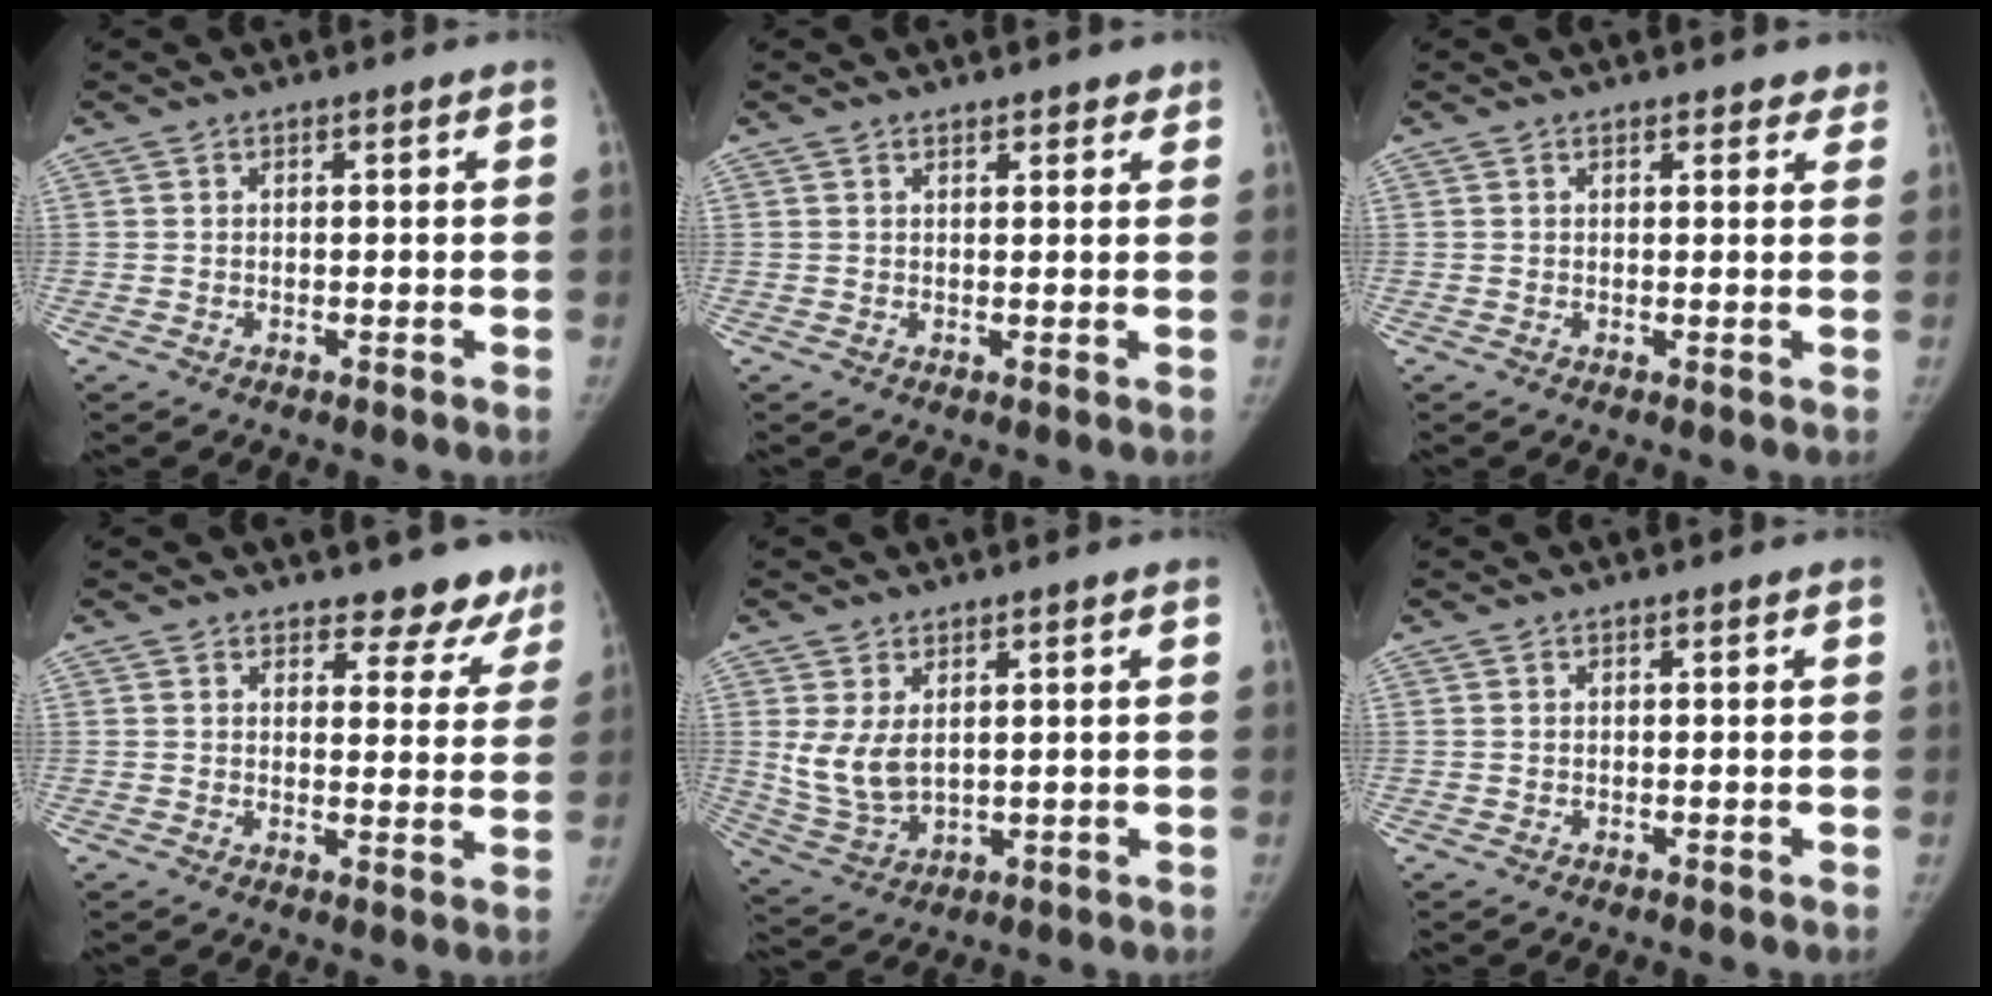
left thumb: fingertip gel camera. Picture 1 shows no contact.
{"total": 2.1, "force": [1.7, 1.0, 0.5], "torque": [0.011, -0.007, 0.018]}
{"total": 2.5, "force": [2.1, 1.3, 0.3], "torque": [0.024, -0.007, 0.013]}
{"total": 8.5, "force": [7.5, 3.7, 1.3], "torque": [0.033, -0.048, 0.070]}
{"total": 7.5, "force": [1.8, 4.6, 5.7], "torque": [-0.111, -0.016, 0.053]}
{"total": 0.0}